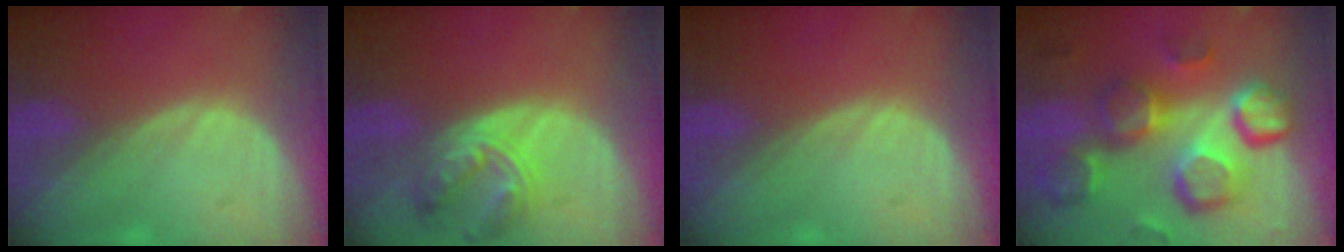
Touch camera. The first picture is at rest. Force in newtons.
{"total": 7.6, "press": 6.6, "slide": 3.7}
{"total": 0.0}
{"total": 13.2, "press": 11.5, "slide": 6.5}